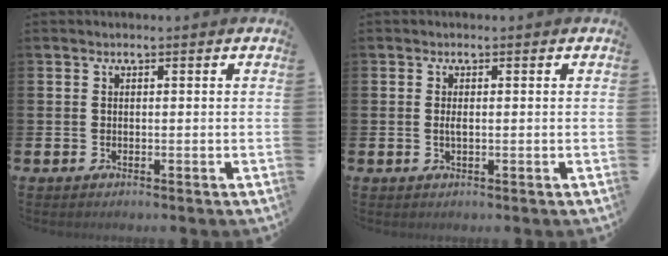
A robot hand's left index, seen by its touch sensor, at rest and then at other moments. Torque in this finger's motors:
{"motor_torque": [0.24, -0.13, 0.01, 0.07]}